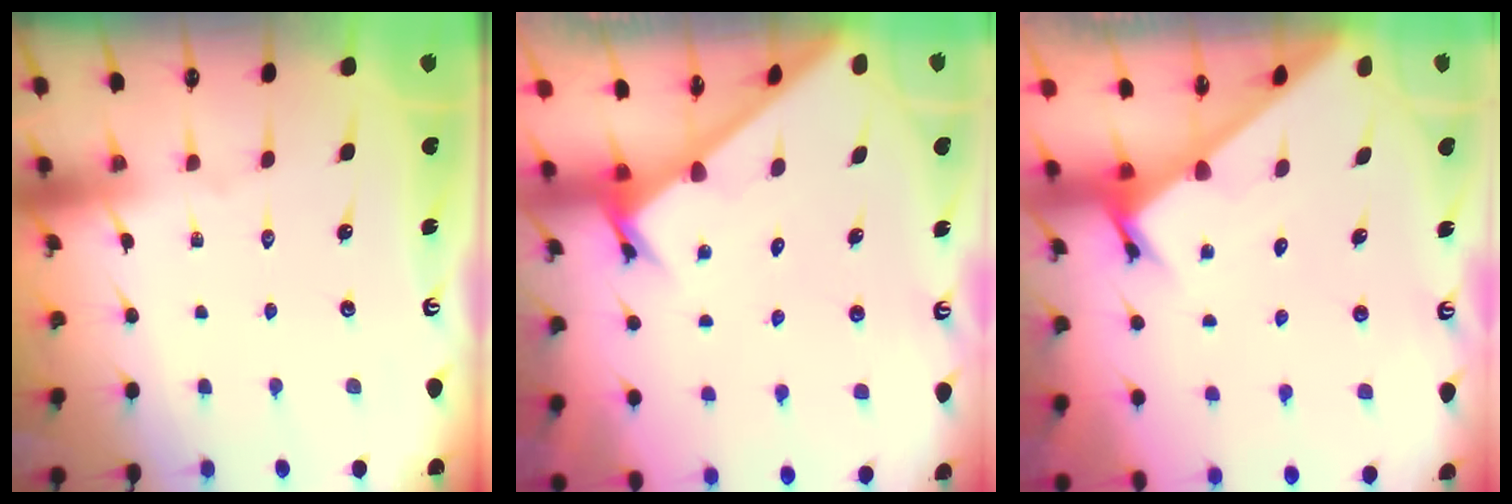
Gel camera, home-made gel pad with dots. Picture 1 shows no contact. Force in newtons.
{"total": 2.6, "press": 2.6, "slide": 0.2}
{"total": 2.3, "press": 2.3, "slide": 0.0}